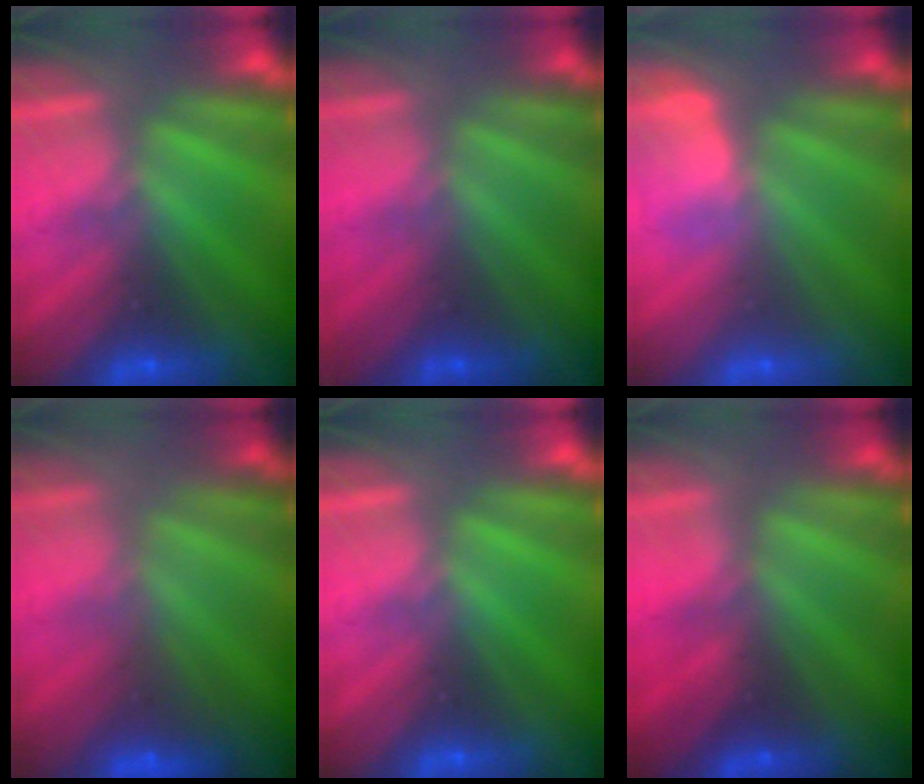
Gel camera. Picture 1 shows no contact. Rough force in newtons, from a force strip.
{"total": 2.3}
{"total": 2.9}
{"total": 3.0}
{"total": 0.0}
{"total": 2.0}